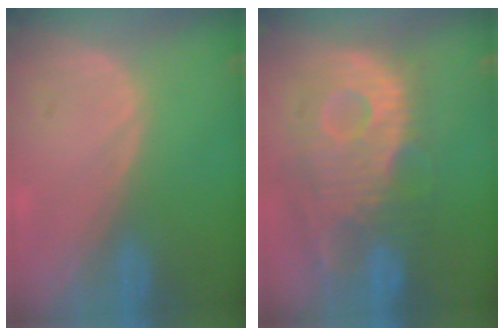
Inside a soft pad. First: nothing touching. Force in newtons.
{"total": 11.8, "press": 10.7, "slide": 5.1}